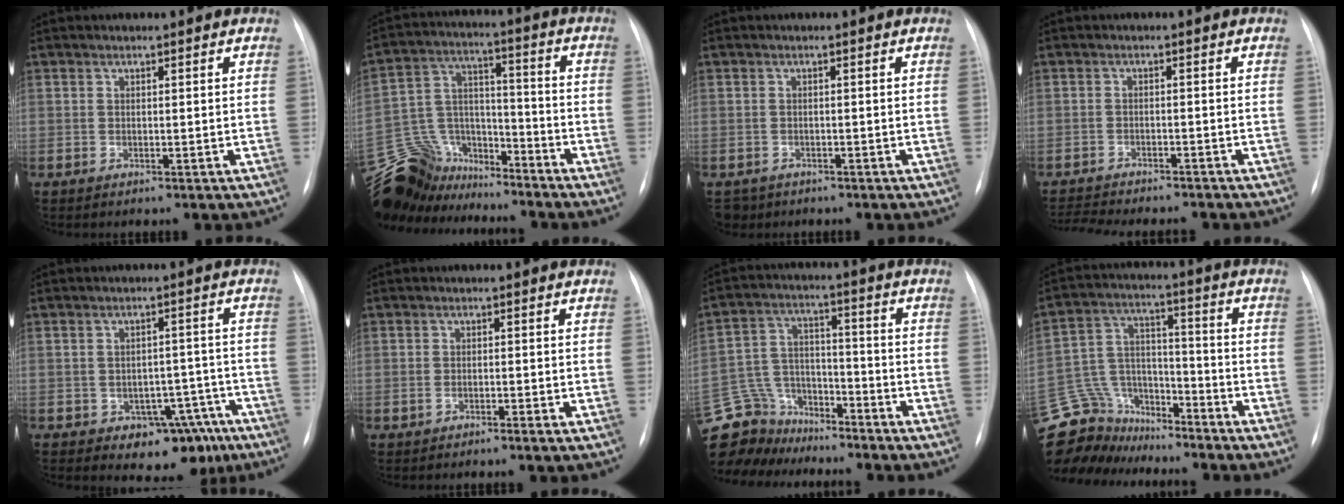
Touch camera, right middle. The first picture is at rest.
{"total": 16.4, "force": [-14.5, 6.8, 3.4], "torque": [-0.083, 0.052, -0.250]}
{"total": 3.1, "force": [-2.2, 2.1, -0.1], "torque": [0.004, 0.001, -0.036]}
{"total": 10.6, "force": [-9.9, 1.4, 3.6], "torque": [-0.057, -0.003, -0.137]}
{"total": 8.8, "force": [-5.6, 5.3, 4.3], "torque": [-0.028, 0.033, -0.066]}
{"total": 1.2, "force": [-0.8, 0.2, 0.9], "torque": [-0.020, 0.002, -0.013]}
{"total": 12.8, "force": [-11.4, 5.7, 1.3], "torque": [-0.046, 0.044, -0.204]}
{"total": 16.0, "force": [-14.2, 6.6, 3.1], "torque": [-0.078, 0.049, -0.245]}